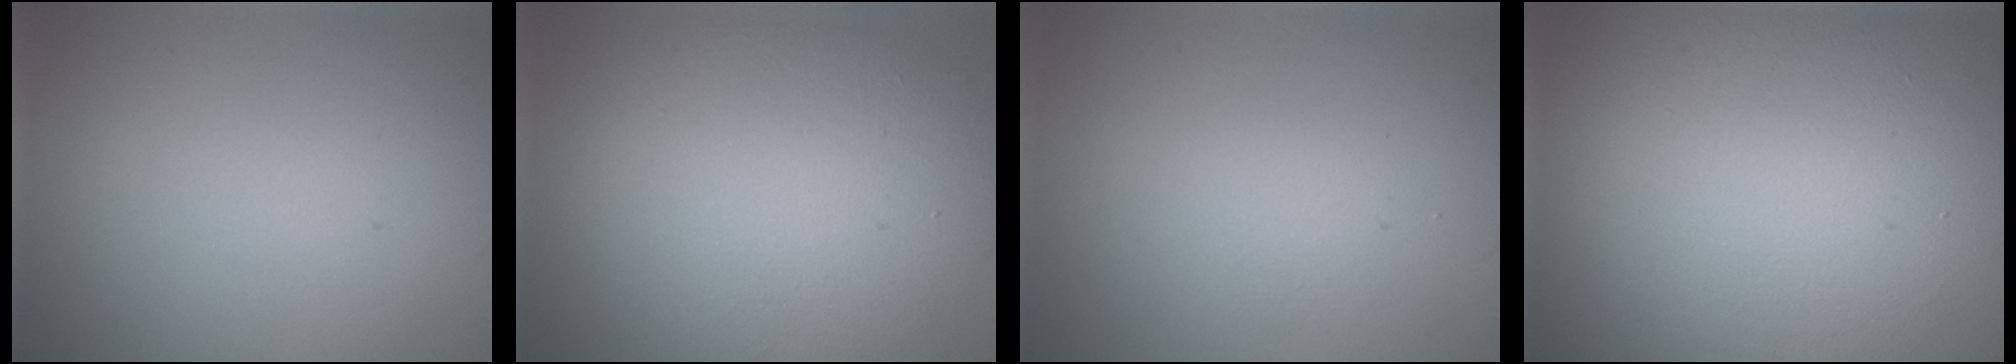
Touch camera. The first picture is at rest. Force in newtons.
{"total": 11.4, "press": 11.4, "slide": 1.0}
{"total": 1.3, "press": 1.3, "slide": 0.1}
{"total": 23.9, "press": 23.8, "slide": 1.2}